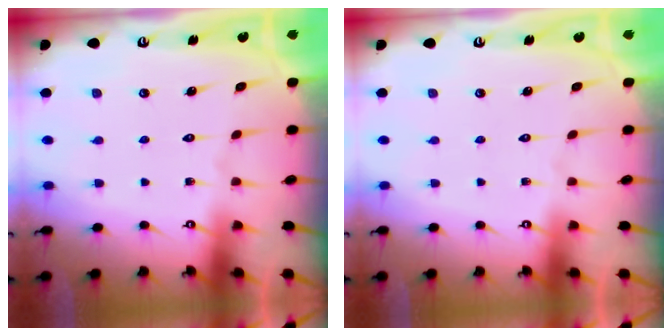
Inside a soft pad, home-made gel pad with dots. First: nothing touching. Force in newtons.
{"total": 0.0}